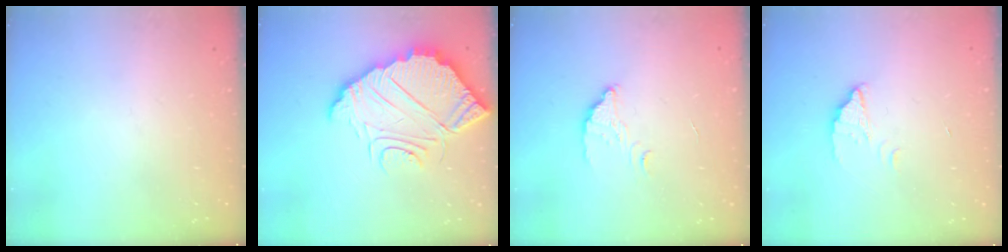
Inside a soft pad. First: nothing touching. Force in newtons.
{"total": 12.7, "press": 12.7, "slide": 0.9}
{"total": 2.7, "press": 2.7, "slide": 0.2}
{"total": 1.8, "press": 1.8, "slide": 0.1}